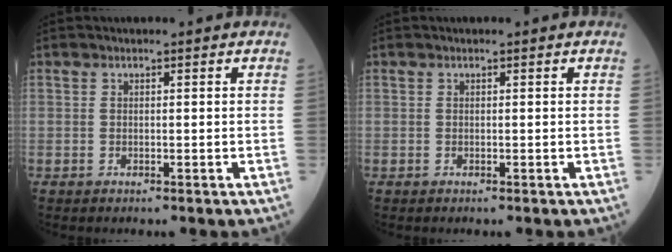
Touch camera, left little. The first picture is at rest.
{"total": 0.0}